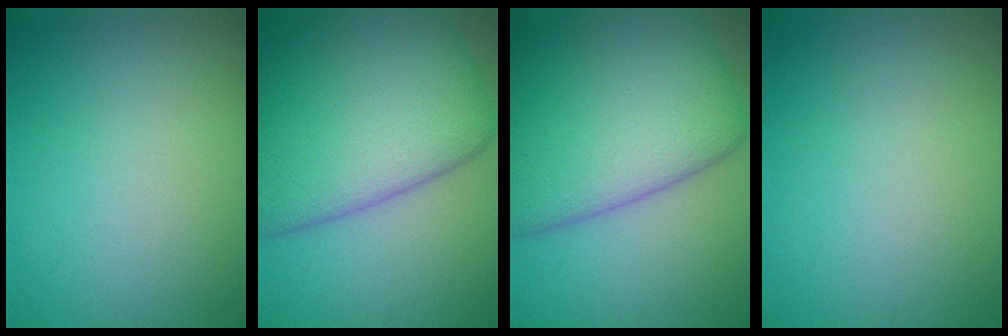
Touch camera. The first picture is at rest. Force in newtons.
{"total": 11.3, "press": 11.3, "slide": 0.4}
{"total": 11.3, "press": 11.3, "slide": 0.4}
{"total": 0.0}